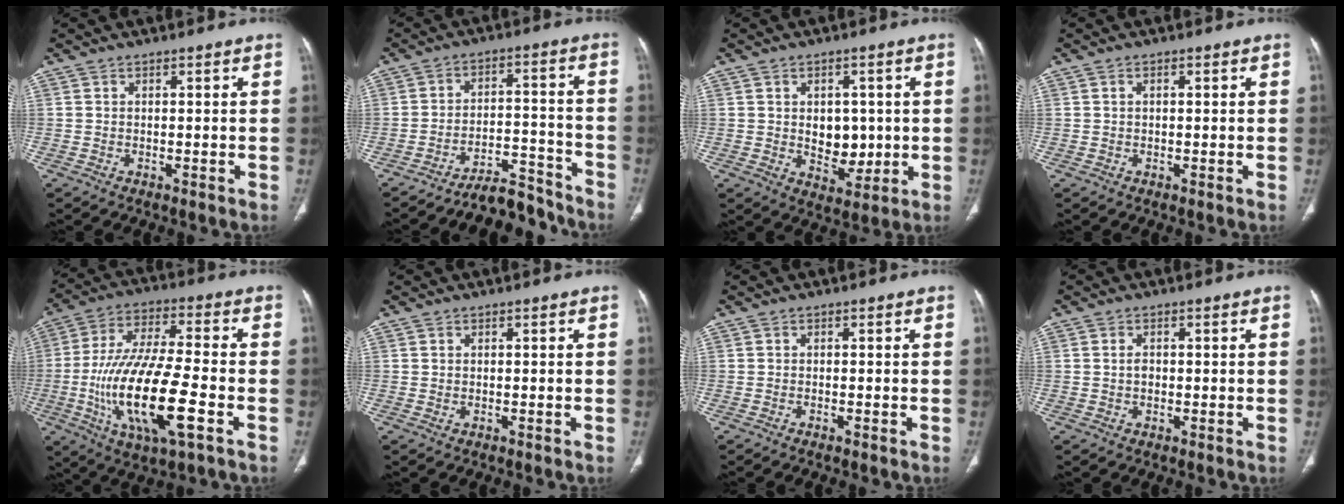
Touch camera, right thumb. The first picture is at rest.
{"total": 8.8, "force": [-8.3, 2.4, 1.6], "torque": [-0.014, 0.096, -0.133]}
{"total": 7.8, "force": [0.3, 5.5, 5.6], "torque": [-0.045, -0.009, 0.018]}
{"total": 0.7, "force": [0.2, 0.4, 0.5], "torque": [-0.010, 0.003, 0.003]}
{"total": 20.3, "force": [-5.4, 6.2, 18.5], "torque": [-0.376, 0.014, -0.090]}
{"total": 0.0}
{"total": 0.8, "force": [-0.6, 0.1, 0.6], "torque": [-0.013, -0.001, -0.007]}
{"total": 1.5, "force": [0.0, 1.0, 1.1], "torque": [-0.021, 0.003, 0.000]}